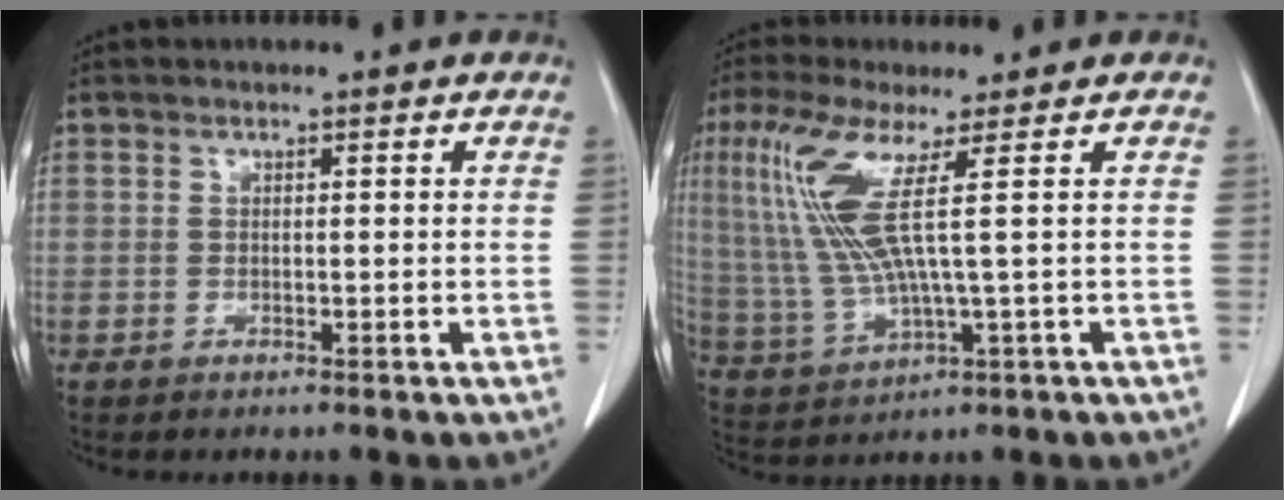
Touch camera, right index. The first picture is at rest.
{"total": 9.9, "force": [2.7, -0.1, 9.6], "torque": [-0.231, 0.003, 0.057]}